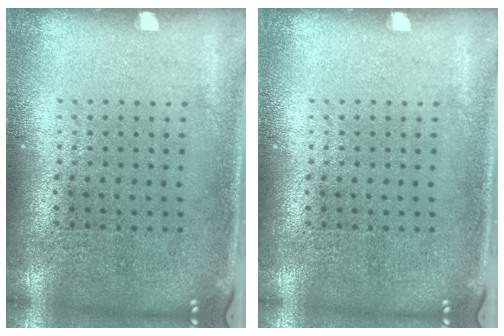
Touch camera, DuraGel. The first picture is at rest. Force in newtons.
{"total": 0.0}